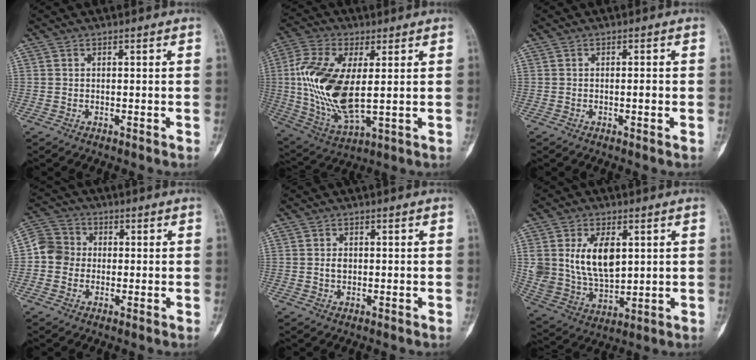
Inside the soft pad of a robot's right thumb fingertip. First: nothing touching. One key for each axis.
{"total": 17.8, "fx": 1.7, "fy": 8.3, "fz": 15.7, "tx": -0.331, "ty": -0.011, "tz": 0.038}
{"total": 1.7, "fx": -0.3, "fy": 0.4, "fz": 1.6, "tx": -0.025, "ty": -0.001, "tz": -0.004}
{"total": 6.8, "fx": -0.3, "fy": 6.3, "fz": 2.4, "tx": -0.028, "ty": 0.020, "tz": -0.019}
{"total": 1.6, "fx": 0.1, "fy": 1.2, "fz": 1.1, "tx": -0.016, "ty": 0.002, "tz": 0.002}
{"total": 12.9, "fx": 3.2, "fy": 7.8, "fz": 9.8, "tx": -0.165, "ty": -0.016, "tz": 0.075}